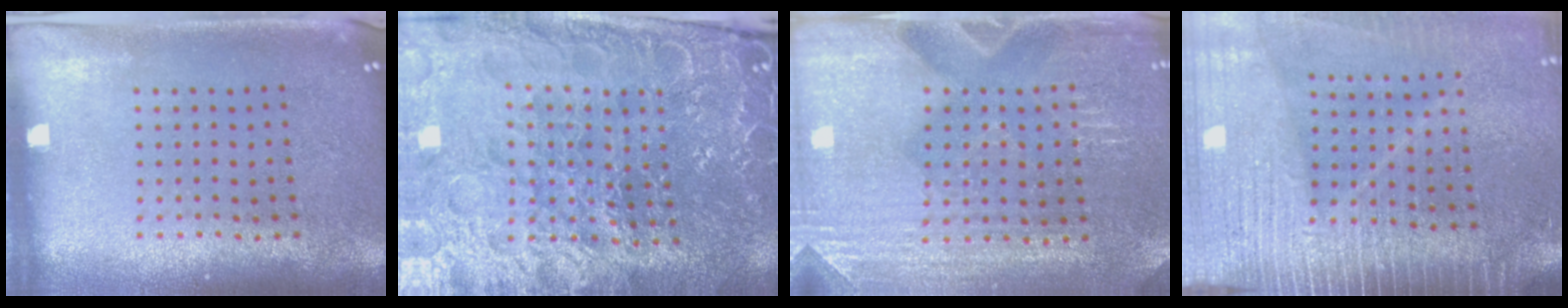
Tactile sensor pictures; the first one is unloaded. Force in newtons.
{"total": 4.7, "press": 4.5, "slide": 1.2}
{"total": 3.1, "press": 3.1, "slide": 0.3}
{"total": 4.0, "press": 3.5, "slide": 2.0}